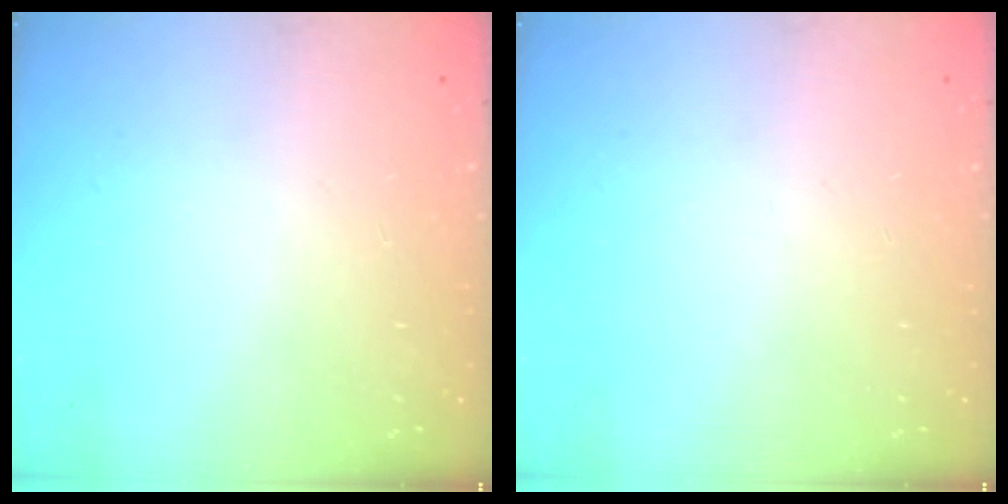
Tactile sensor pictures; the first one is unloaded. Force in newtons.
{"total": 0.0}